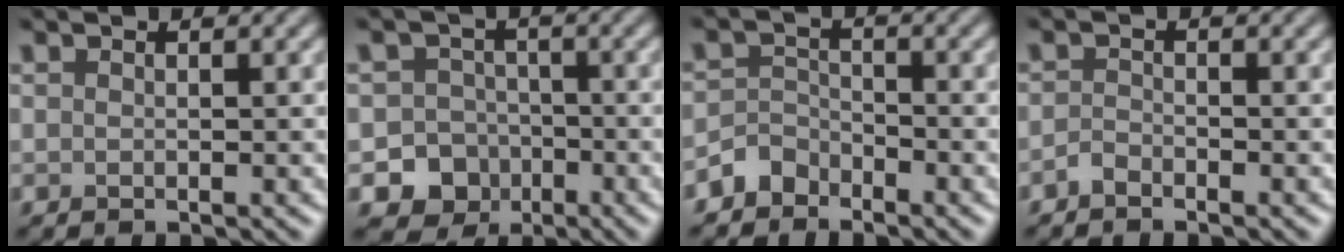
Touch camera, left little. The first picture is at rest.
{"total": 8.1, "force": [-3.9, 7.0, 1.4], "torque": [0.009, -0.028, -0.079]}
{"total": 2.3, "force": [-1.9, 1.2, 0.1], "torque": [0.003, 0.012, -0.044]}
{"total": 1.0, "force": [-0.9, 0.3, 0.3], "torque": [-0.006, 0.002, -0.021]}